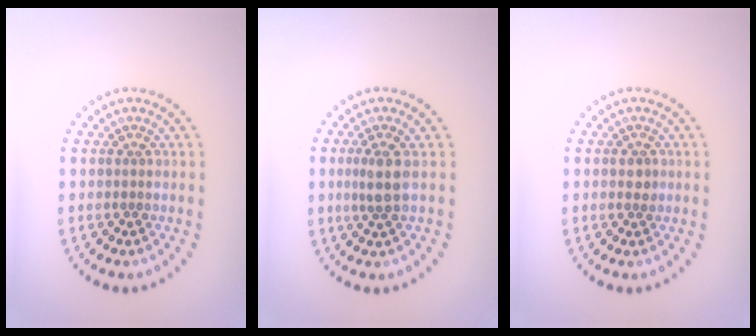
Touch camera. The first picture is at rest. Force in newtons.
{"total": 2.1, "press": 1.8, "slide": 1.0}
{"total": 1.0, "press": 1.0, "slide": 0.1}